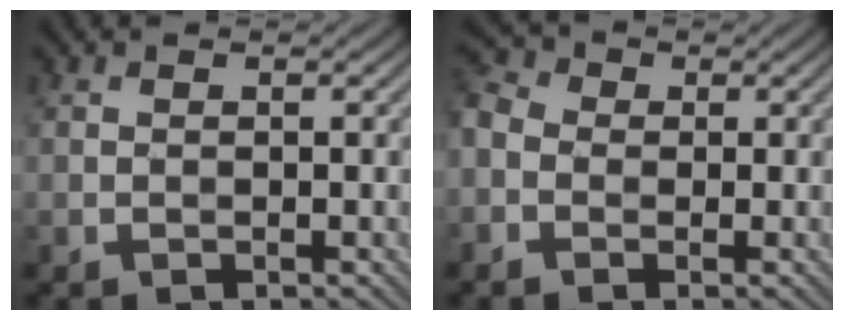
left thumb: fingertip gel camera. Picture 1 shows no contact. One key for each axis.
{"total": 4.3, "fx": -1.3, "fy": 3.4, "fz": 2.2, "tx": -0.066, "ty": 0.001, "tz": -0.036}